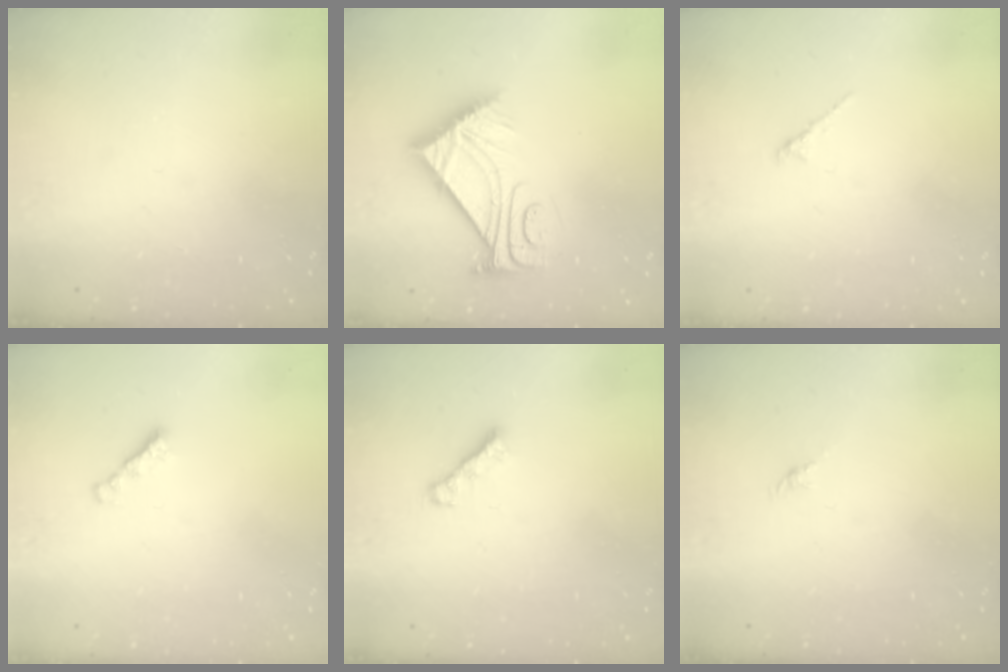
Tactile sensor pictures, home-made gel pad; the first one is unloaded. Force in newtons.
{"total": 10.5, "press": 10.5, "slide": 0.8}
{"total": 1.2, "press": 1.1, "slide": 0.4}
{"total": 1.7, "press": 1.6, "slide": 0.5}
{"total": 1.9, "press": 1.8, "slide": 0.6}
{"total": 0.0}